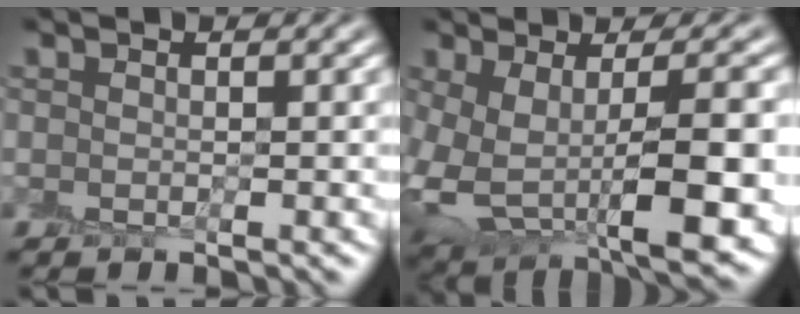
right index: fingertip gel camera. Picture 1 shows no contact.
{"total": 11.2, "force": [-1.4, 5.2, 9.8], "torque": [-0.183, -0.034, 0.000]}